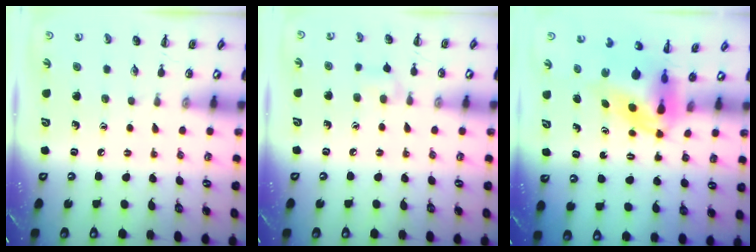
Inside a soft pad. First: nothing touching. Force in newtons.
{"total": 5.0, "press": 4.7, "slide": 1.7}
{"total": 6.0, "press": 5.7, "slide": 1.9}